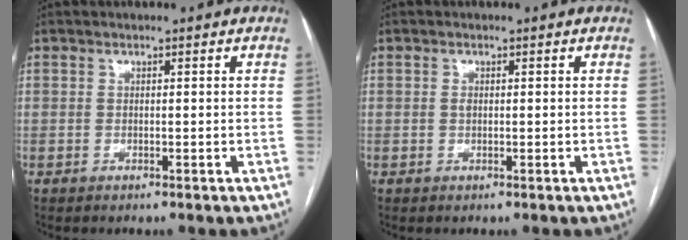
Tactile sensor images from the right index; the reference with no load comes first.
{"total": 0.7, "force": [0.1, 0.5, 0.5], "torque": [-0.011, 0.001, 0.001]}